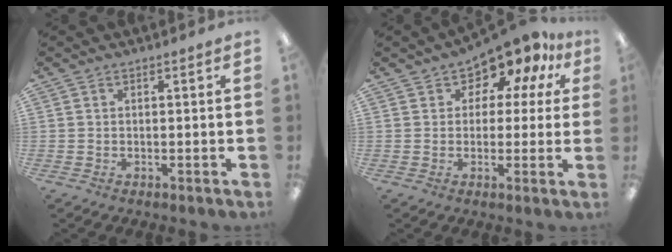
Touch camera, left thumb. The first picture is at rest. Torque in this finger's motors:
{"motor_torque": [-0.10, 0.62, 0.33, 0.21, 0.04]}